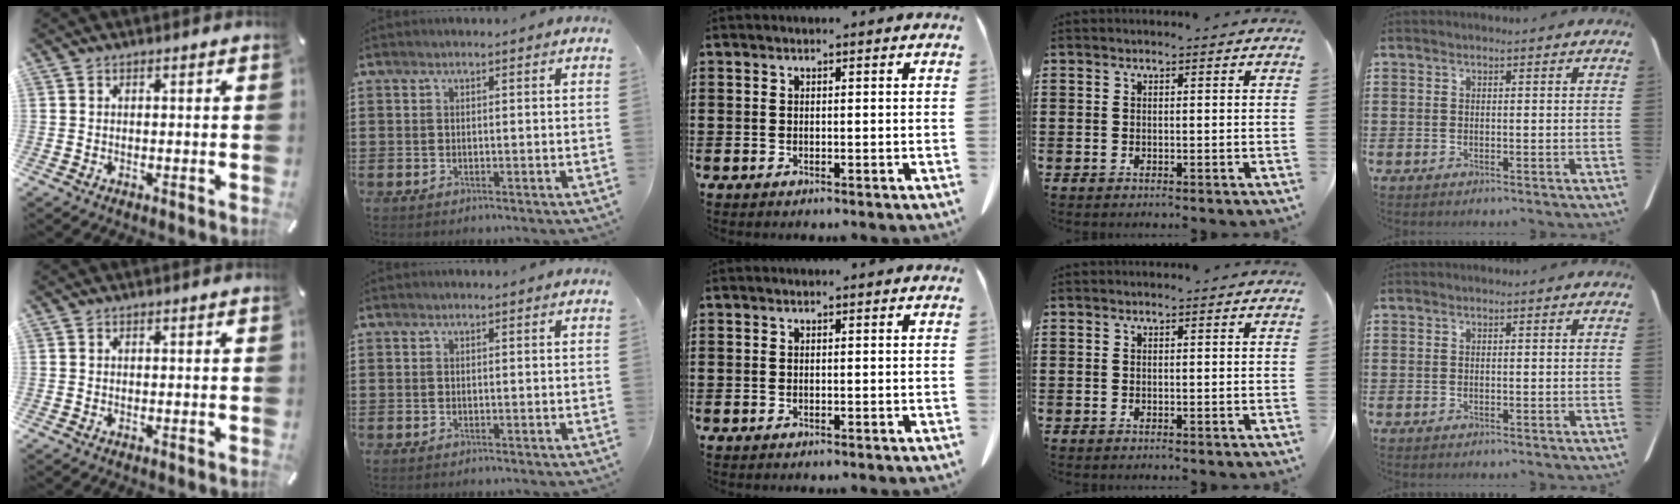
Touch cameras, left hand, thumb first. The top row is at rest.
{}